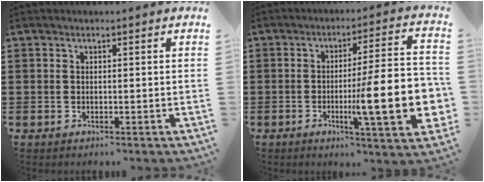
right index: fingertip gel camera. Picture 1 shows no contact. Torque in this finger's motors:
{"motor_torque": [1.60, -0.54, 1.05, 0.21]}